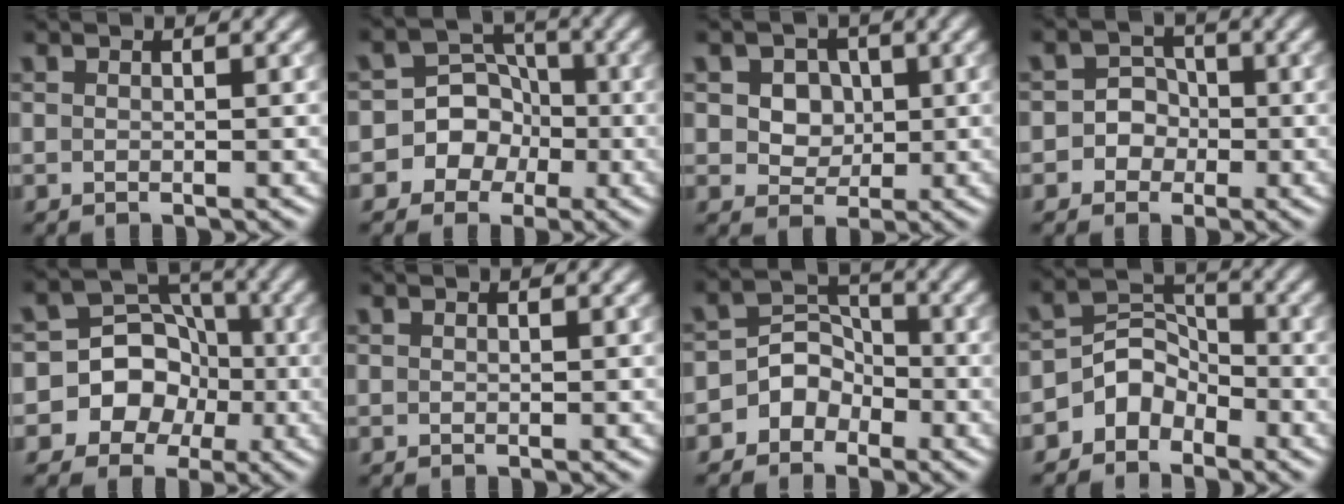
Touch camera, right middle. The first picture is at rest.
{"total": 8.4, "force": [-3.1, 7.7, 1.4], "torque": [-0.004, 0.015, -0.078]}
{"total": 5.0, "force": [1.5, 4.1, 2.5], "torque": [-0.036, 0.012, 0.018]}
{"total": 3.8, "force": [-0.9, 3.6, 0.7], "torque": [0.023, 0.020, -0.038]}
{"total": 9.7, "force": [-3.5, 8.7, 2.5], "torque": [-0.028, 0.013, -0.081]}
{"total": 0.0}
{"total": 3.7, "force": [-2.0, 3.0, 0.9], "torque": [0.021, 0.017, -0.055]}
{"total": 3.5, "force": [-2.4, 2.4, 0.9], "torque": [-0.008, 0.010, -0.049]}